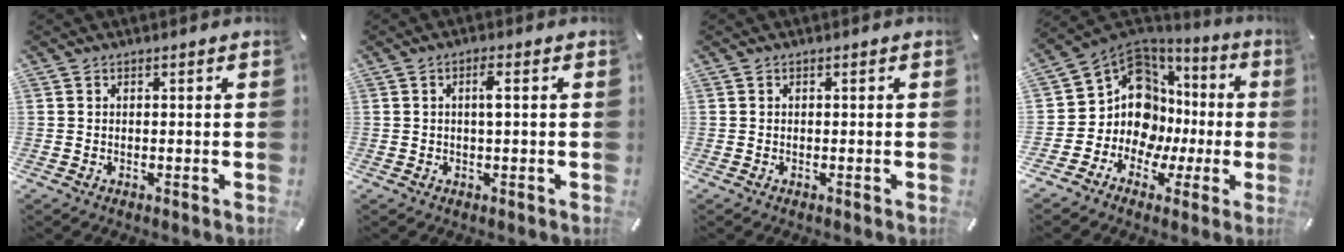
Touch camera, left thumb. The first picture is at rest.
{"total": 3.0, "force": [0.4, 0.6, 2.9], "torque": [-0.057, 0.003, 0.004]}
{"total": 0.0}
{"total": 13.9, "force": [1.9, 12.4, 6.0], "torque": [-0.147, -0.050, 0.046]}